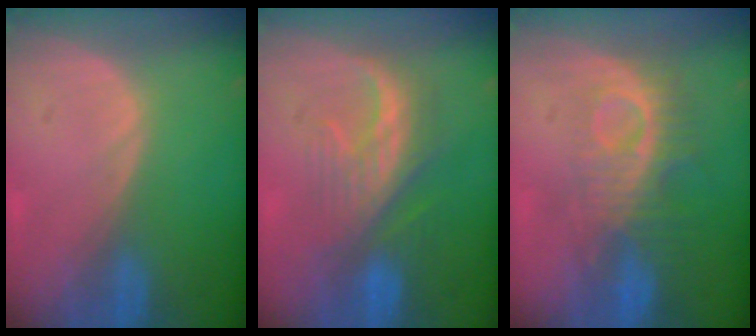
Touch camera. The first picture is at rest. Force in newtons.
{"total": 8.1, "press": 7.7, "slide": 2.5}
{"total": 9.4, "press": 8.2, "slide": 4.5}